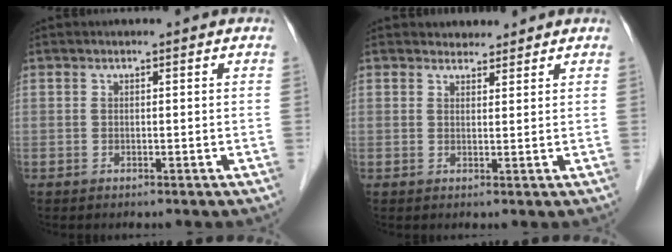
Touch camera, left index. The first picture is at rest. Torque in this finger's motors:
{"motor_torque": [0.21, -0.28, 0.05, 0.01]}